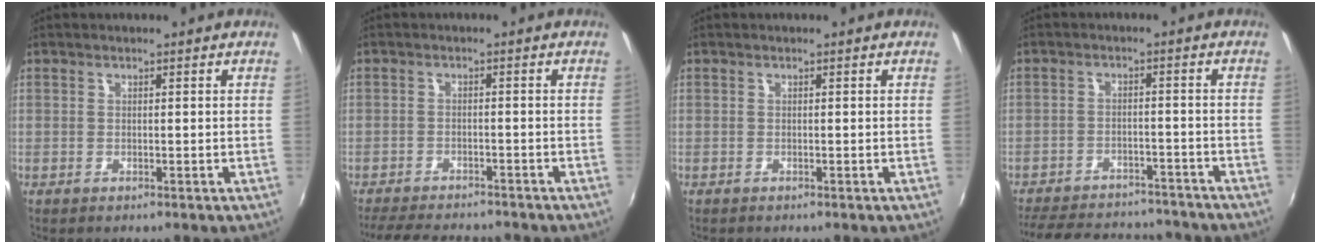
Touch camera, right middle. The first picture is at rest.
{"total": 10.3, "force": [-9.3, 2.5, 3.8], "torque": [-0.098, -0.010, -0.144]}
{"total": 0.0}
{"total": 20.2, "force": [-17.5, 7.0, 7.5], "torque": [-0.169, 0.008, -0.232]}